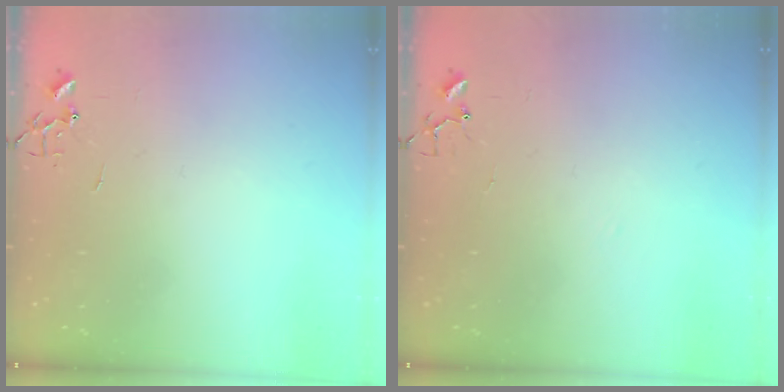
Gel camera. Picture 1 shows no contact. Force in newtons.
{"total": 6.1, "press": 6.0, "slide": 0.6}